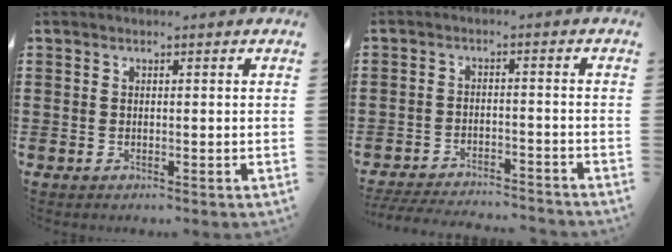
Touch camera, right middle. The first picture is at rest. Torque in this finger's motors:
{"motor_torque": [0.48, 0.42, 0.07, 0.07]}